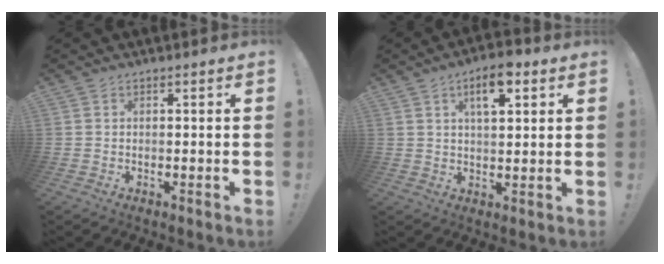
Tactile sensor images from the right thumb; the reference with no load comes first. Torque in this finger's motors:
{"motor_torque": [0.55, 1.76, 0.54, -0.08, 0.01]}